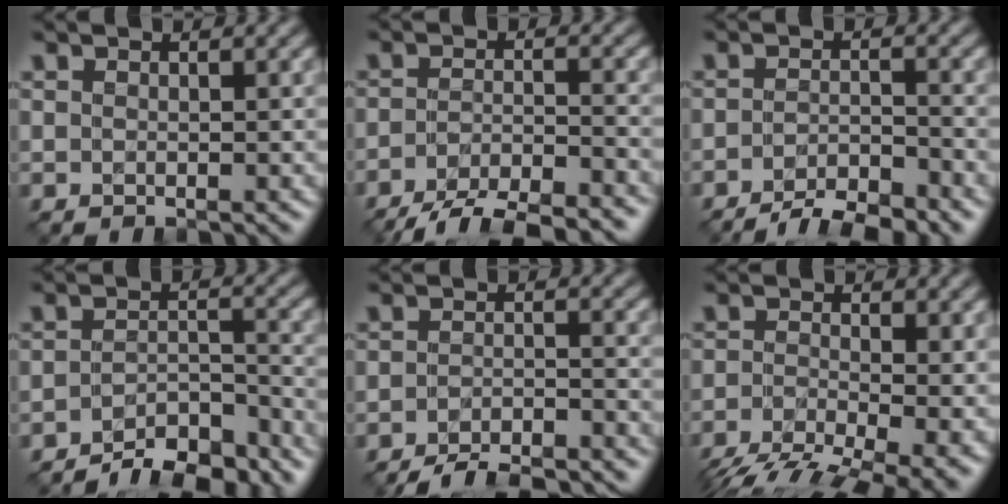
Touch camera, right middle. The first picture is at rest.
{"total": 6.6, "force": [-5.5, 1.3, 3.4], "torque": [-0.054, -0.003, -0.091]}
{"total": 4.8, "force": [-3.8, 1.1, 2.7], "torque": [-0.040, -0.001, -0.067]}
{"total": 6.5, "force": [-5.6, 1.6, 2.7], "torque": [-0.039, -0.001, -0.085]}
{"total": 6.3, "force": [-5.5, 1.3, 2.7], "torque": [-0.040, -0.005, -0.087]}
{"total": 8.3, "force": [-5.4, 2.4, 5.8], "torque": [-0.109, -0.026, -0.095]}